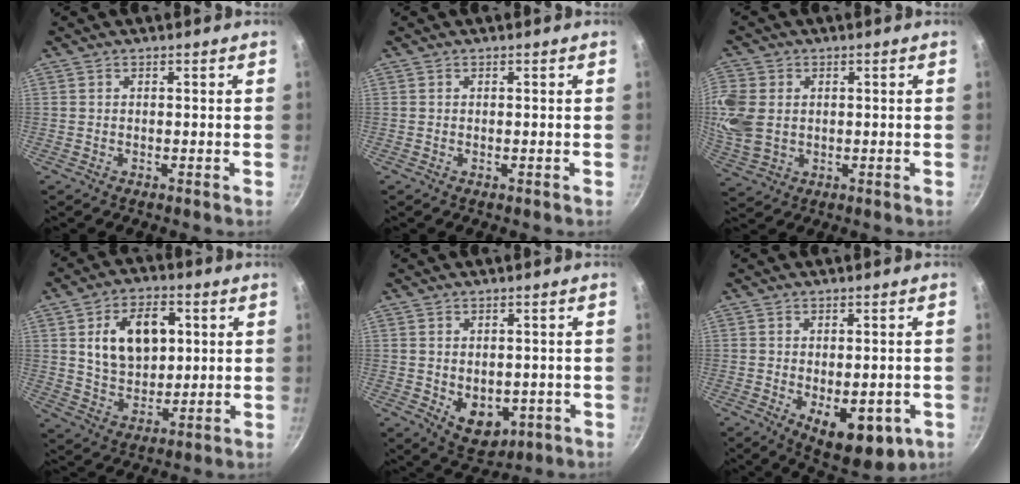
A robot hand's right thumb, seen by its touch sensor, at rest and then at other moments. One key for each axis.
{"total": 0.0}
{"total": 10.1, "fx": 1.1, "fy": 7.8, "fz": 6.3, "tx": -0.136, "ty": -0.006, "tz": 0.022}
{"total": 13.7, "fx": 3.1, "fy": 9.2, "fz": 9.6, "tx": -0.127, "ty": -0.007, "tz": 0.055}
{"total": 7.9, "fx": -1.4, "fy": 5.6, "fz": 5.5, "tx": -0.053, "ty": -0.007, "tz": -0.002}
{"total": 12.5, "fx": -3.8, "fy": 6.2, "fz": 10.2, "tx": -0.104, "ty": -0.009, "tz": -0.035}